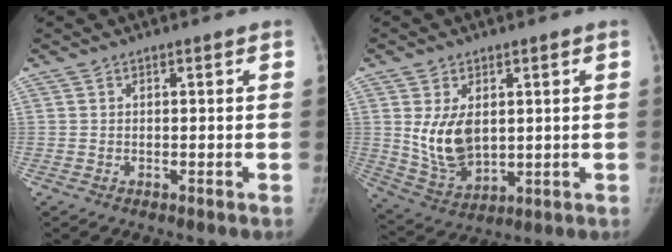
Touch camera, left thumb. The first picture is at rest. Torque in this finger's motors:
{"motor_torque": [-0.26, 0.49, 1.31, 0.03, 0.10]}